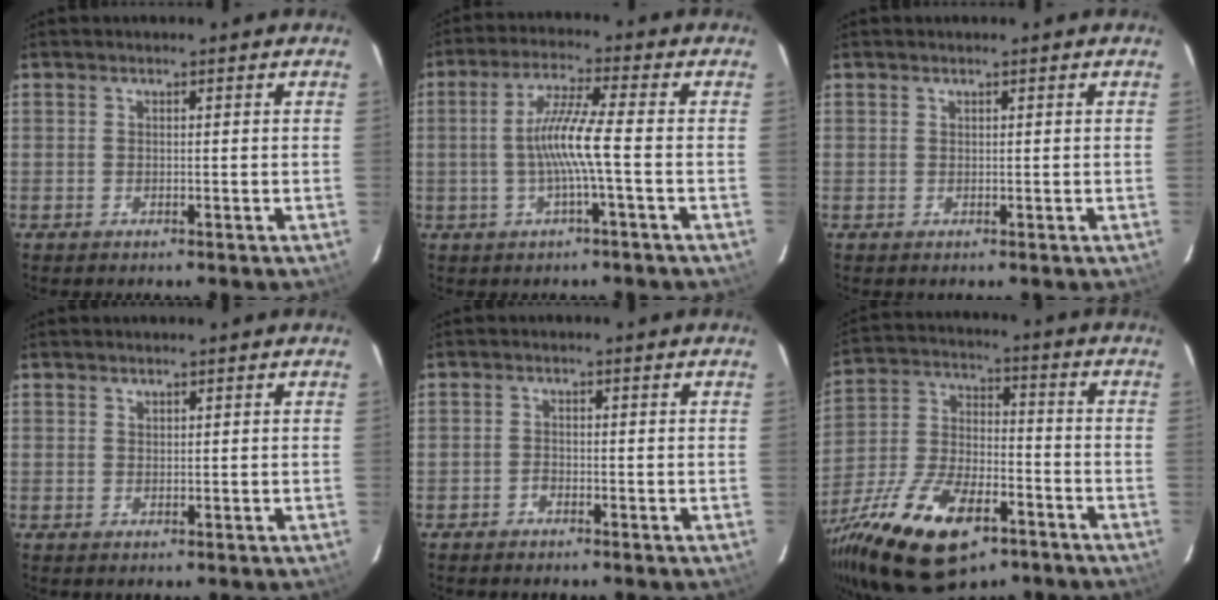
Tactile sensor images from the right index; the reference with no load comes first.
{"total": 7.8, "force": [-1.5, -0.6, 7.6], "torque": [-0.153, 0.003, -0.026]}
{"total": 0.0}
{"total": 0.7, "force": [0.7, 0.4, 0.1], "torque": [0.000, 0.002, 0.013]}
{"total": 0.9, "force": [-0.8, 0.4, 0.1], "torque": [0.000, 0.004, -0.017]}
{"total": 23.7, "force": [-13.5, 10.6, 16.4], "torque": [-0.334, -0.041, -0.222]}